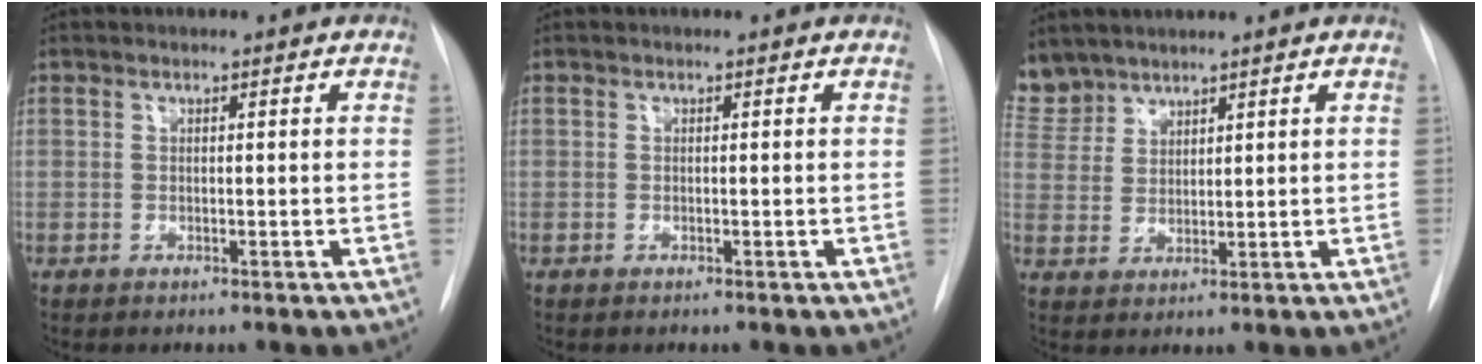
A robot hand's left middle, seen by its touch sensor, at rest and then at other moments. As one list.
[{"total": 0.0}, {"total": 6.8, "force": [6.0, 3.2, 0.3], "torque": [-0.009, 0.010, 0.130]}]